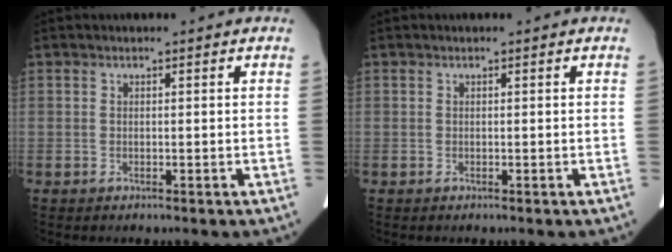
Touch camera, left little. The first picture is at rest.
{"total": 0.0}